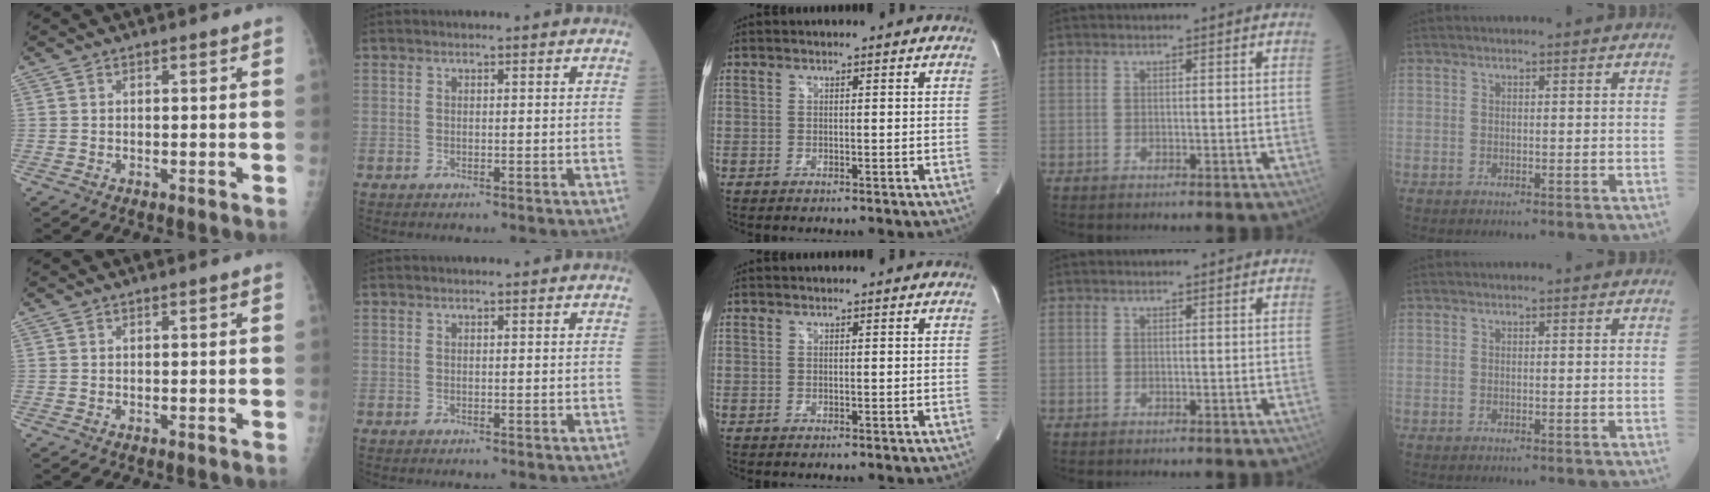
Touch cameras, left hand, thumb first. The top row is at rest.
{}